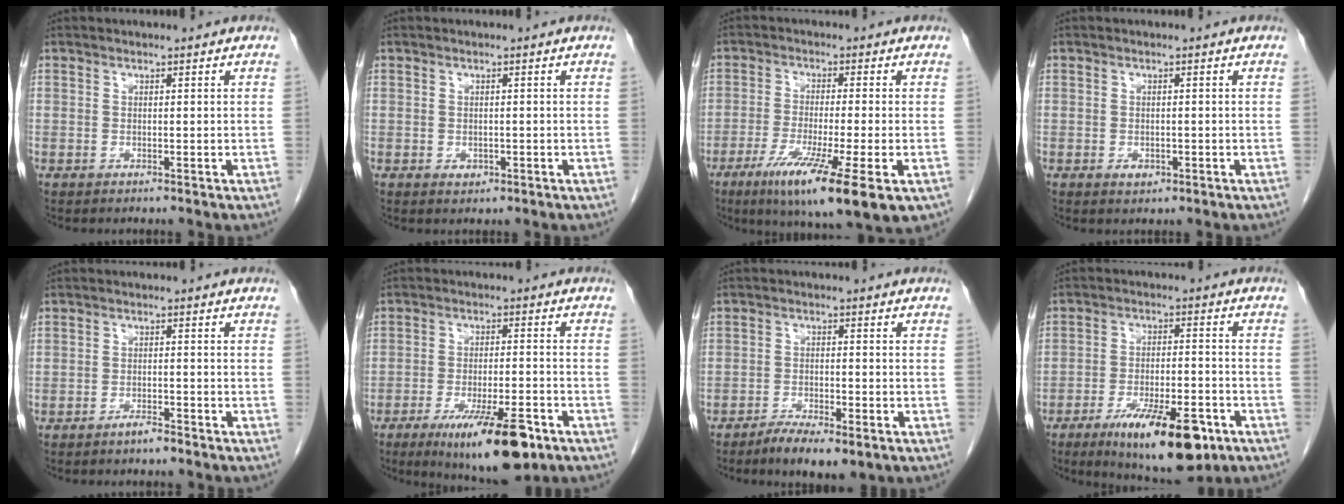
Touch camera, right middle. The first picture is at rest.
{"total": 1.1, "force": [-0.4, 0.8, 0.6], "torque": [-0.013, -0.001, -0.001]}
{"total": 14.0, "force": [-7.0, 0.9, 12.1], "torque": [-0.180, -0.041, -0.113]}
{"total": 1.5, "force": [-0.6, 0.9, 0.9], "torque": [-0.016, -0.001, -0.004]}
{"total": 1.9, "force": [-1.6, 0.1, 0.9], "torque": [-0.021, -0.003, -0.027]}
{"total": 13.0, "force": [-7.7, 2.5, 10.1], "torque": [-0.149, -0.021, -0.114]}
{"total": 6.1, "force": [-4.1, 1.5, 4.3], "torque": [-0.072, -0.011, -0.062]}
{"total": 14.2, "force": [-8.2, 3.7, 11.0], "torque": [-0.163, -0.013, -0.122]}